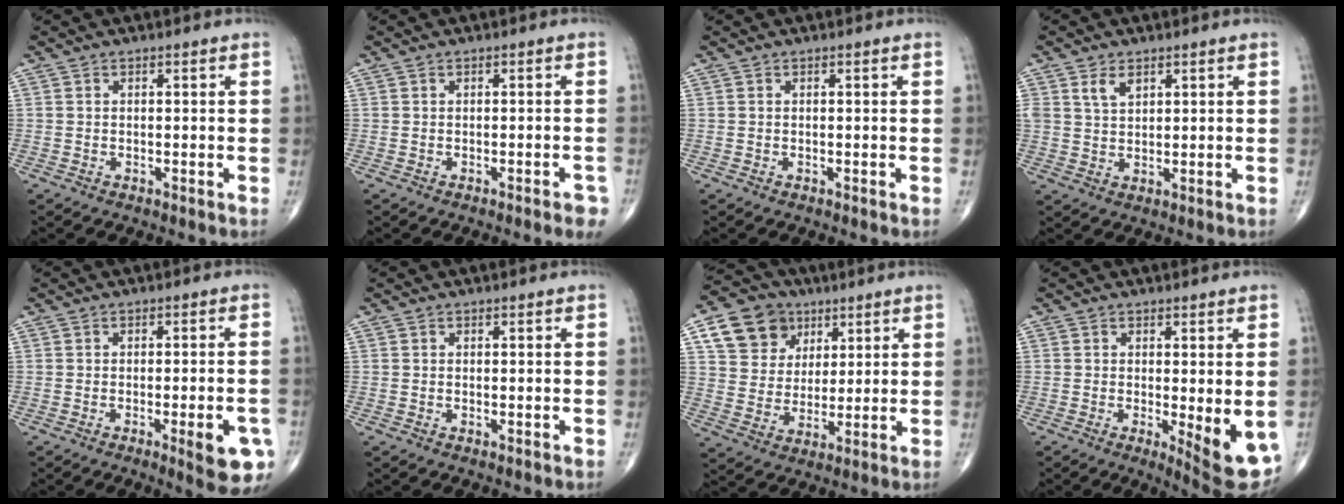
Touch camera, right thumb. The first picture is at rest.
{"total": 2.4, "force": [-1.5, 0.6, 1.9], "torque": [-0.019, 0.004, -0.016]}
{"total": 0.0}
{"total": 3.4, "force": [2.0, 2.0, 1.9], "torque": [-0.025, -0.011, 0.042]}
{"total": 8.5, "force": [-3.2, 2.3, 7.5], "torque": [-0.081, 0.000, -0.036]}
{"total": 0.0}
{"total": 12.8, "force": [6.1, 10.2, 4.8], "torque": [-0.055, -0.012, 0.111]}
{"total": 8.9, "force": [-1.8, 2.4, 8.3], "torque": [-0.103, -0.022, -0.018]}